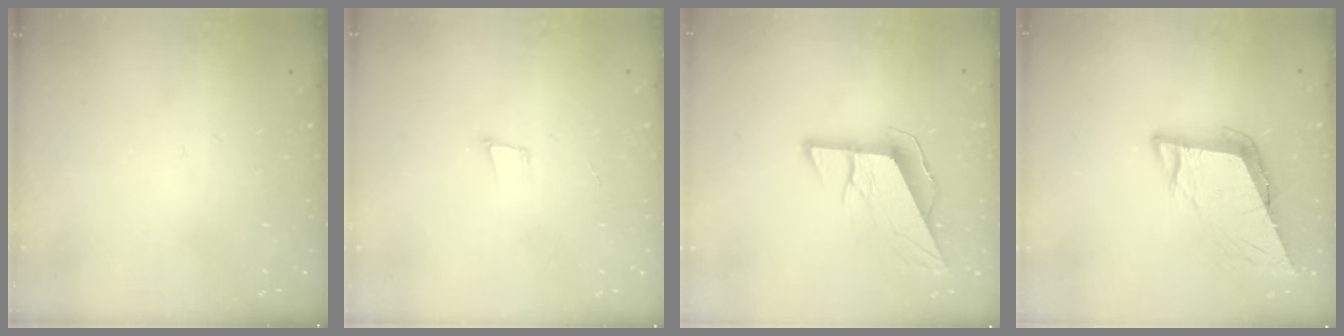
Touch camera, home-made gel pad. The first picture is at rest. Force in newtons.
{"total": 3.7, "press": 2.5, "slide": 2.6}
{"total": 9.5, "press": 9.3, "slide": 1.9}
{"total": 9.8, "press": 9.3, "slide": 3.0}